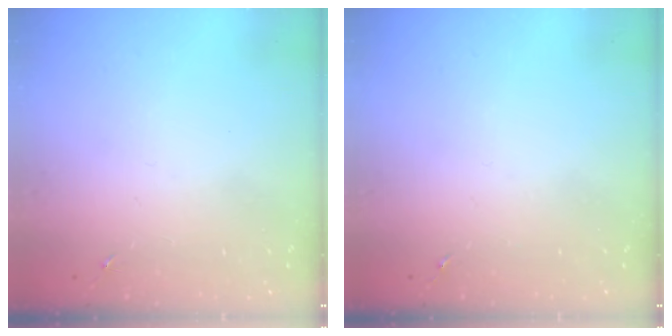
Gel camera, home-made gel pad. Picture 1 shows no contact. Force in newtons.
{"total": 0.0}